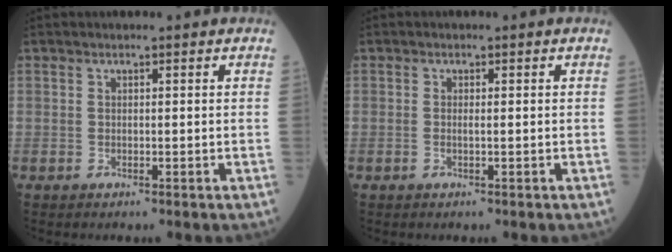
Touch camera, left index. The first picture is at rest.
{"total": 0.7, "force": [-0.1, 0.0, 0.7], "torque": [-0.017, 0.001, 0.001]}